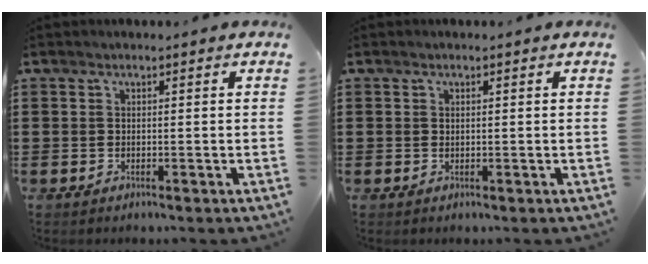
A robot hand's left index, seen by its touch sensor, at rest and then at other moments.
{"total": 0.0}